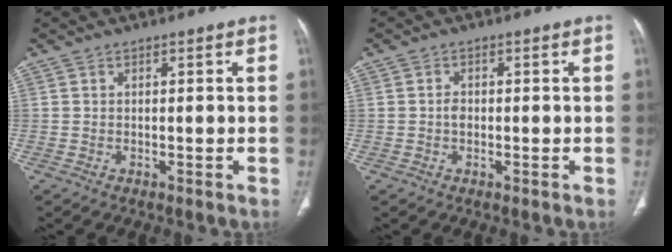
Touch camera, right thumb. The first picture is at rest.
{"total": 1.5, "force": [-0.1, 1.1, 1.0], "torque": [-0.016, 0.003, -0.004]}